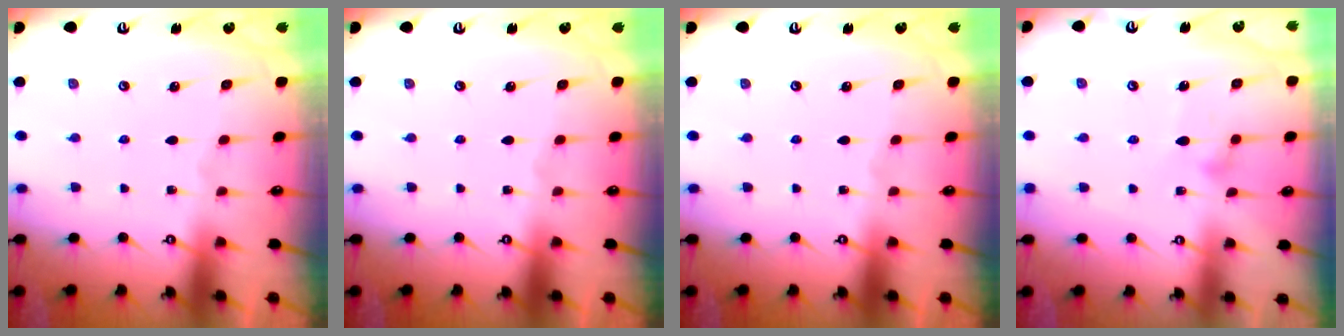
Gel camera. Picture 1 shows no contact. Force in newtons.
{"total": 0.0}
{"total": 0.0}
{"total": 11.5, "press": 11.5, "slide": 0.3}